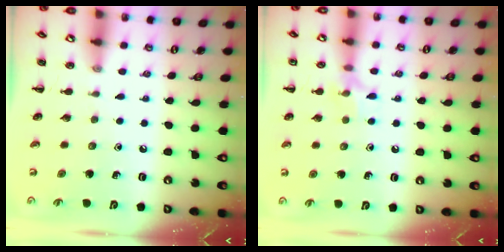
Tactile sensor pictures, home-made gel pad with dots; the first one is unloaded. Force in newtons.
{"total": 7.0, "press": 6.9, "slide": 1.3}